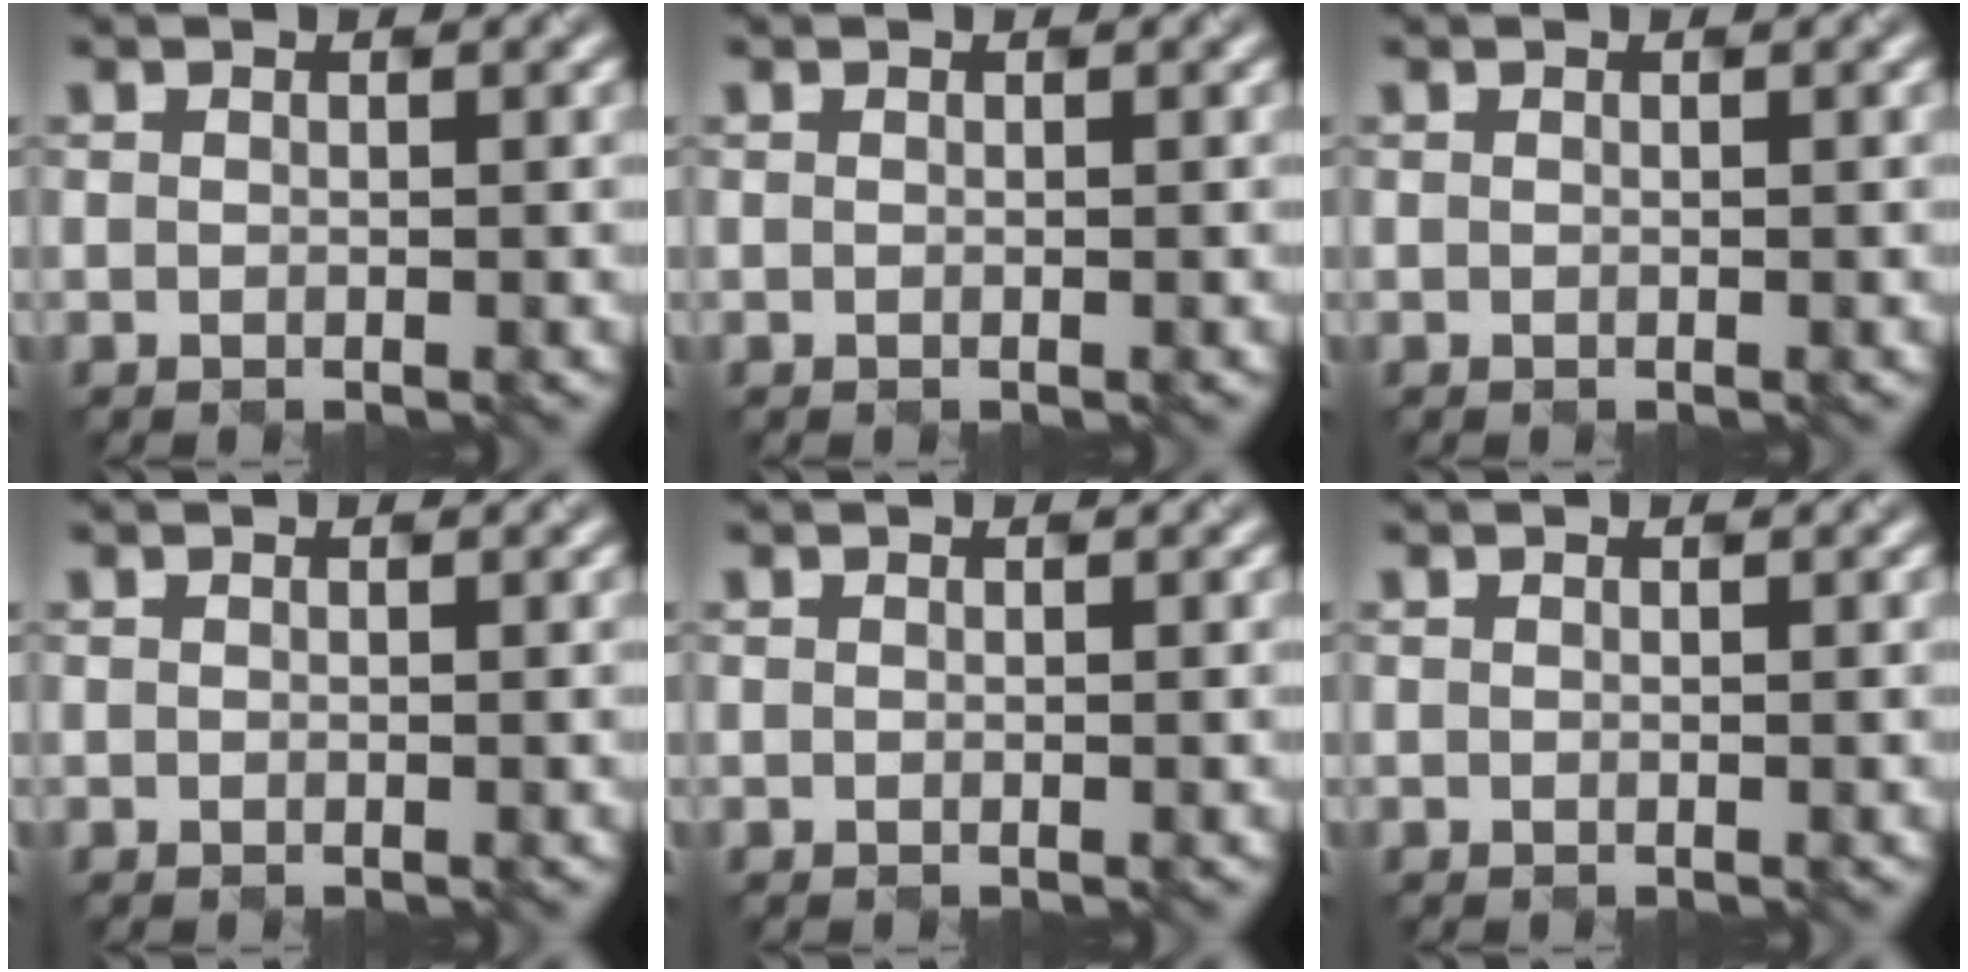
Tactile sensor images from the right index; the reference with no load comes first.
{"total": 0.0}
{"total": 0.0}
{"total": 0.0}
{"total": 0.0}
{"total": 0.0}